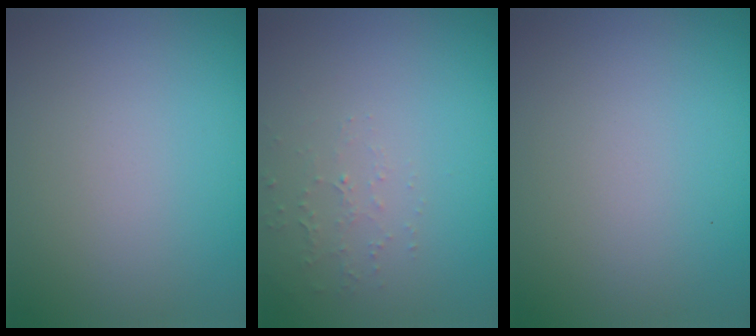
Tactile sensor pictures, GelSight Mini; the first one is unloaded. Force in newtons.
{"total": 1.3, "press": 1.3, "slide": 0.4}
{"total": 0.0}